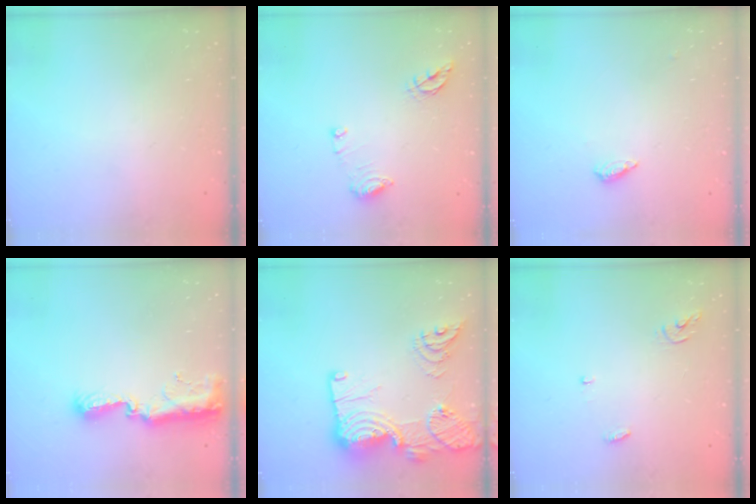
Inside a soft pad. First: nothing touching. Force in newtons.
{"total": 8.7, "press": 8.6, "slide": 1.0}
{"total": 4.5, "press": 4.2, "slide": 1.7}
{"total": 12.7, "press": 11.4, "slide": 5.6}
{"total": 25.2, "press": 24.5, "slide": 5.9}
{"total": 3.4, "press": 3.4, "slide": 0.2}